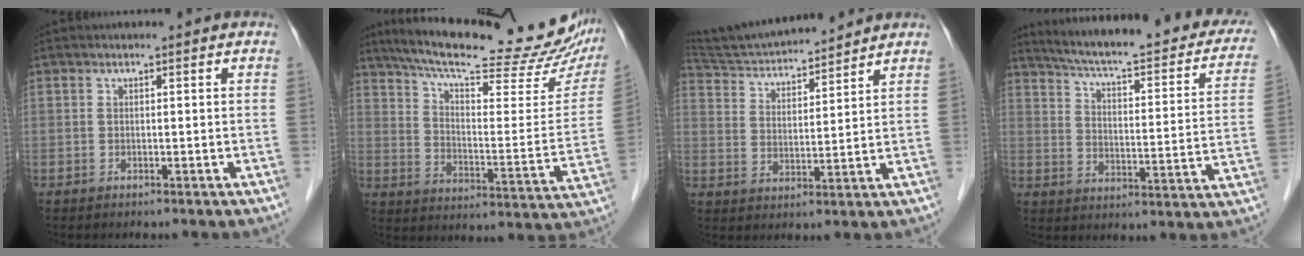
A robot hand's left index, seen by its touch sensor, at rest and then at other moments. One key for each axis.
{"total": 27.5, "fx": 23.3, "fy": 4.4, "fz": 13.8, "tx": -0.214, "ty": -0.031, "tz": 0.309}
{"total": 13.2, "fx": 12.5, "fy": 1.1, "fz": 4.2, "tx": -0.081, "ty": 0.013, "tz": 0.213}
{"total": 26.5, "fx": 22.3, "fy": 5.2, "fz": 13.4, "tx": -0.190, "ty": -0.027, "tz": 0.273}